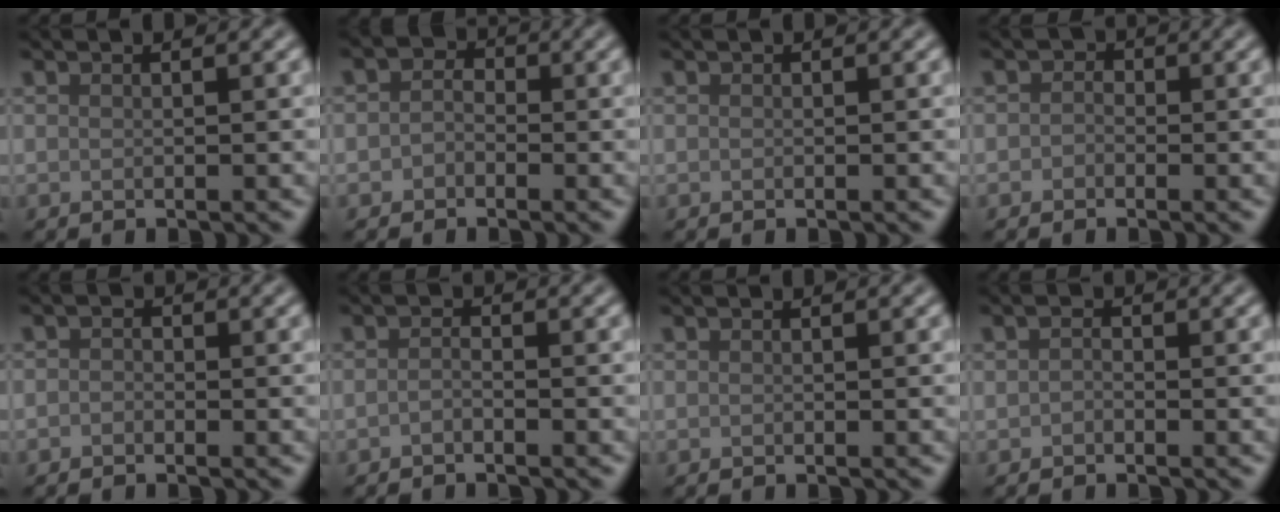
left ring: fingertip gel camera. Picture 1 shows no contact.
{"total": 1.7, "force": [-0.4, 1.5, 0.6], "torque": [-0.003, 0.004, -0.017]}
{"total": 0.0}
{"total": 1.3, "force": [-0.1, 1.2, 0.3], "torque": [0.012, -0.001, -0.018]}
{"total": 0.8, "force": [-0.4, 0.6, 0.3], "torque": [-0.005, -0.002, -0.011]}
{"total": 0.8, "force": [-0.6, 0.3, 0.5], "torque": [-0.011, 0.001, -0.014]}
{"total": 0.0}
{"total": 0.8, "force": [-0.3, 0.6, 0.4], "torque": [-0.008, -0.002, -0.008]}